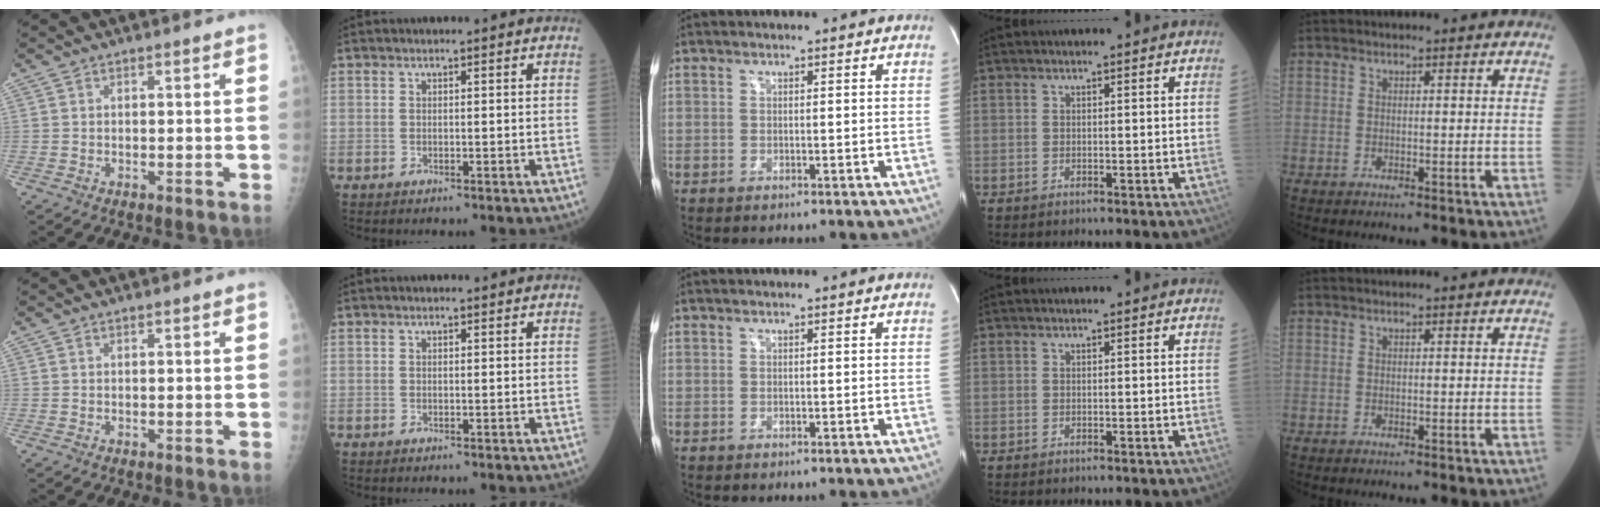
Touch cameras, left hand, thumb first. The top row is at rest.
{"index": {"total": 0.5, "force": [0.4, 0.3, 0.0], "torque": [0.001, 0.006, 0.004]}}